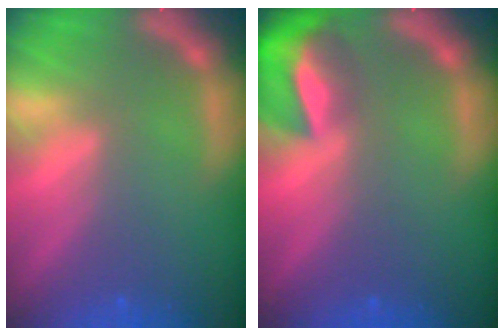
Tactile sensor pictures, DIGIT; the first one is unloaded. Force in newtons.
{"total": 7.4}